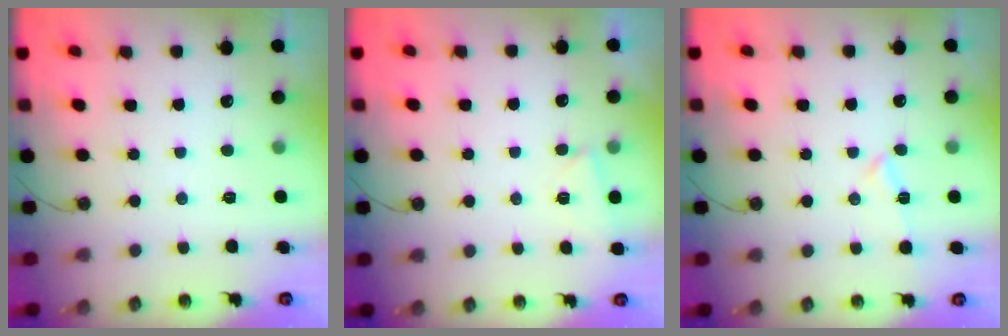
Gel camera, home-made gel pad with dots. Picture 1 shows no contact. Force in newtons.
{"total": 3.8, "press": 2.9, "slide": 2.4}
{"total": 4.3, "press": 3.9, "slide": 2.0}